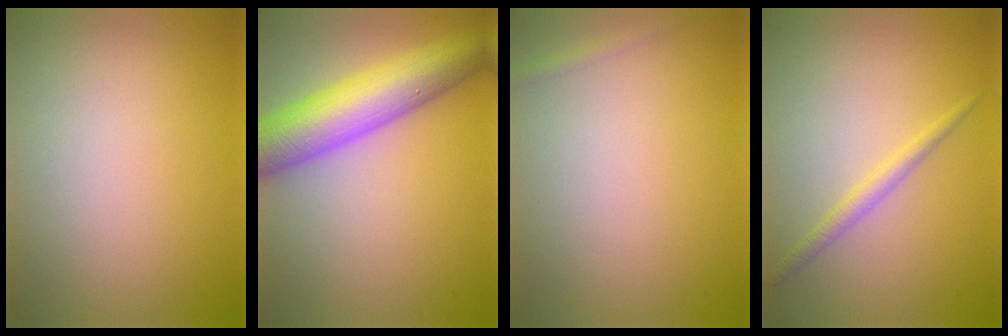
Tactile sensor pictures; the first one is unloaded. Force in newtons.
{"total": 9.3, "press": 9.3, "slide": 0.3}
{"total": 0.8, "press": 0.8, "slide": 0.0}
{"total": 1.5, "press": 1.5, "slide": 0.0}